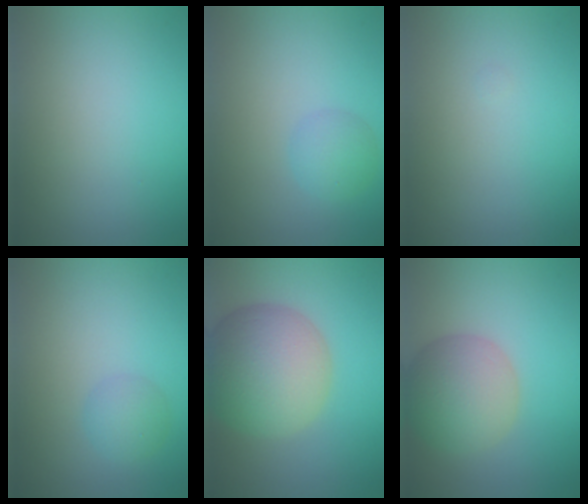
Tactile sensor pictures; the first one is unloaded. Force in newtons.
{"total": 2.1, "press": 2.1, "slide": 0.1}
{"total": 0.0}
{"total": 1.8, "press": 1.8, "slide": 0.1}
{"total": 9.7, "press": 9.7, "slide": 0.6}
{"total": 6.2, "press": 6.2, "slide": 0.3}